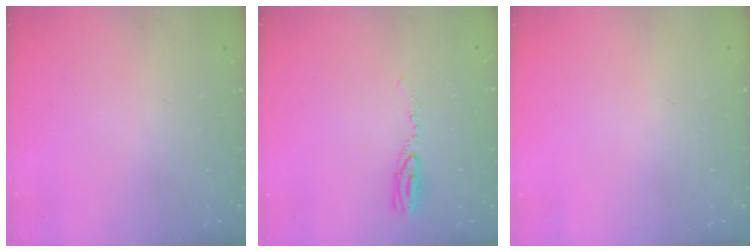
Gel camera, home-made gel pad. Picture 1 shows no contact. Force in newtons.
{"total": 6.3, "press": 6.0, "slide": 1.7}
{"total": 0.0}